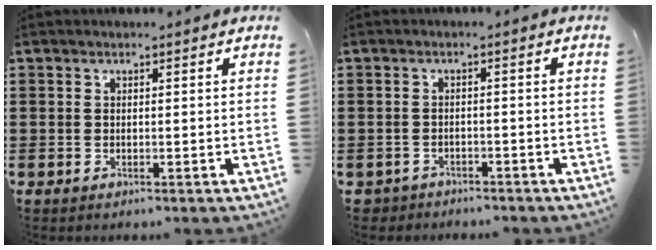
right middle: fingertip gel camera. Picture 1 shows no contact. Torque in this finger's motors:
{"motor_torque": [-0.45, 0.26, -0.05, -0.02]}